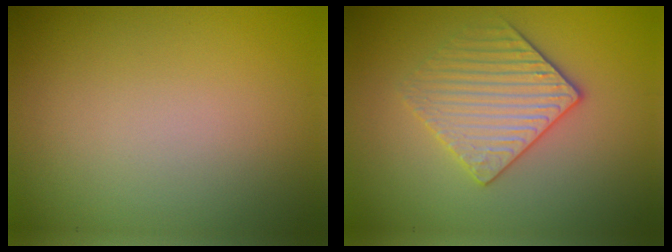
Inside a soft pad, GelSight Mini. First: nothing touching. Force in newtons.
{"total": 3.4, "press": 3.2, "slide": 1.2}